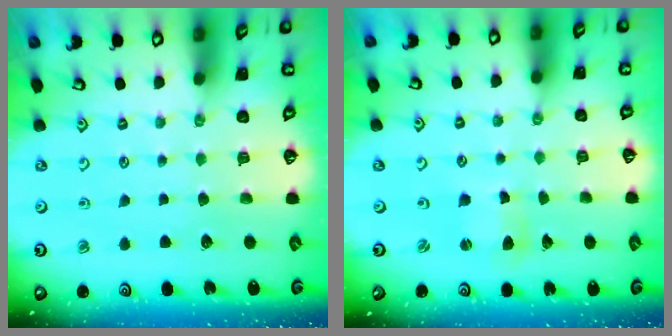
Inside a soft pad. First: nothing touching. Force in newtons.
{"total": 2.6, "press": 2.5, "slide": 0.3}